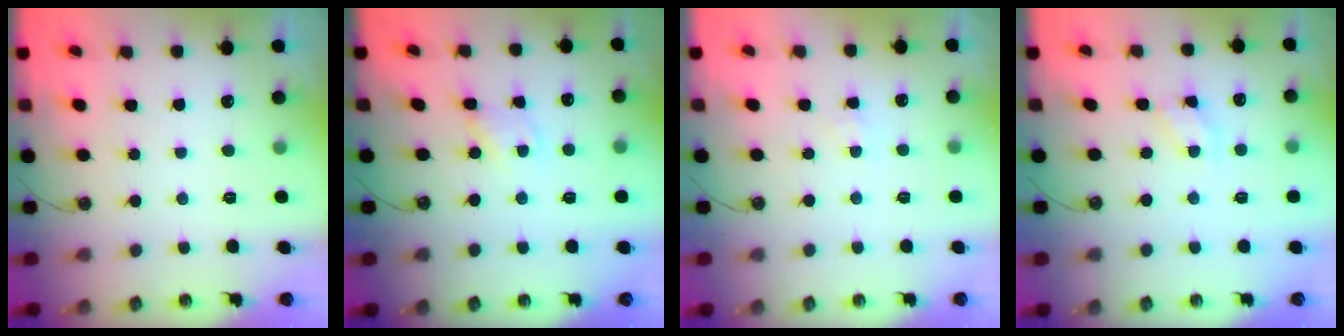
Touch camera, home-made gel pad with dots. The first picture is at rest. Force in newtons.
{"total": 1.2, "press": 1.1, "slide": 0.2}
{"total": 2.5, "press": 2.4, "slide": 0.4}
{"total": 2.9, "press": 2.9, "slide": 0.4}